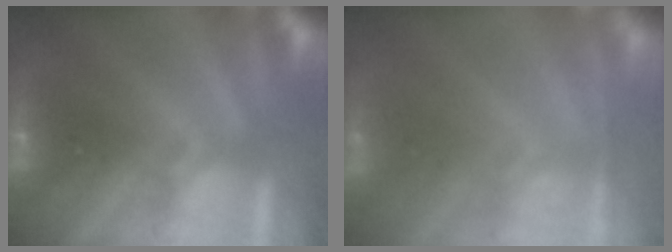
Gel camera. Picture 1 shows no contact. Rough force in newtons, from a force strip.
{"total": 1.4}